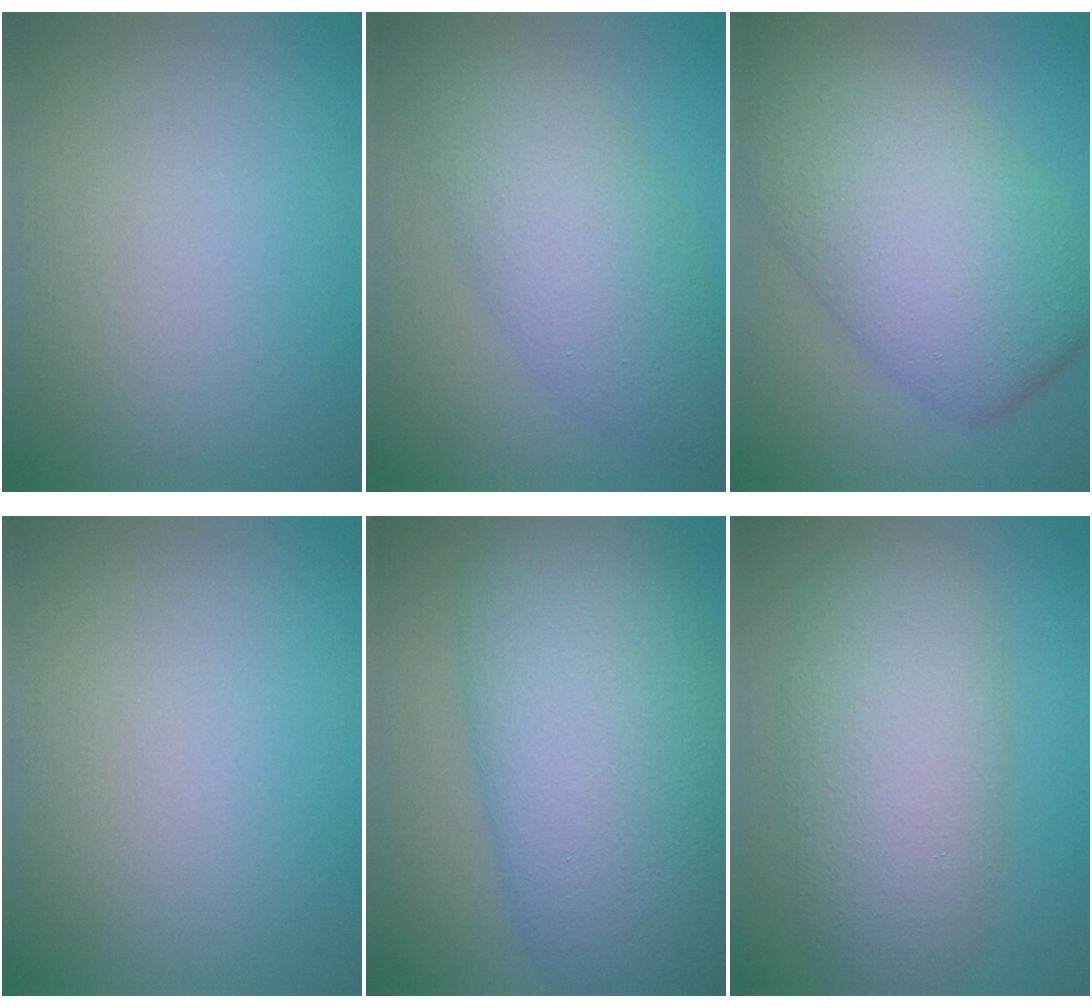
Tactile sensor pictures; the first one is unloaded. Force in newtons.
{"total": 6.3, "press": 6.3, "slide": 0.2}
{"total": 10.6, "press": 10.6, "slide": 0.4}
{"total": 0.0}
{"total": 14.5, "press": 14.5, "slide": 0.1}
{"total": 8.3, "press": 8.3, "slide": 0.3}